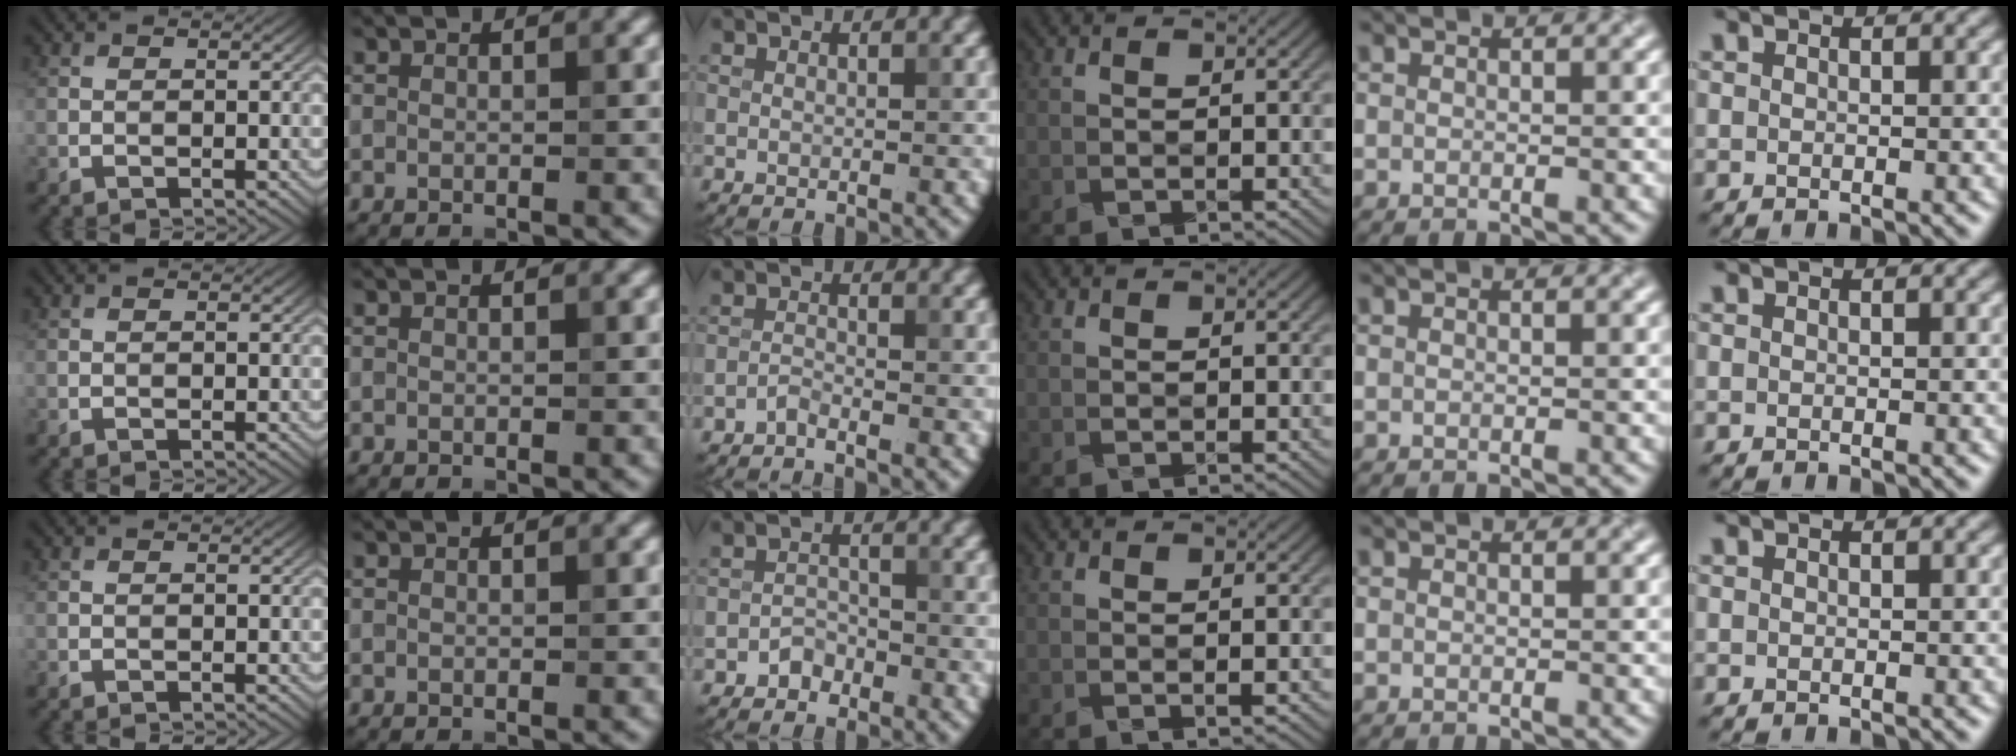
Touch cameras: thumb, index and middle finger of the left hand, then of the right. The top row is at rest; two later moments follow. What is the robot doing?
{"motion": "fold", "object": "aluminum foil"}